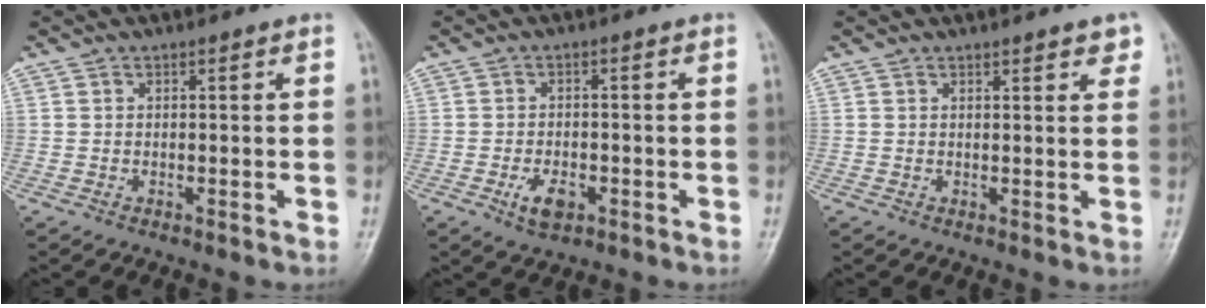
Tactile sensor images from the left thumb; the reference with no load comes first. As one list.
[{"total": 4.7, "force": [-2.1, 2.6, 3.3], "torque": [-0.055, 0.007, -0.033]}, {"total": 3.0, "force": [2.0, 1.0, 2.0], "torque": [-0.013, -0.007, 0.021]}]